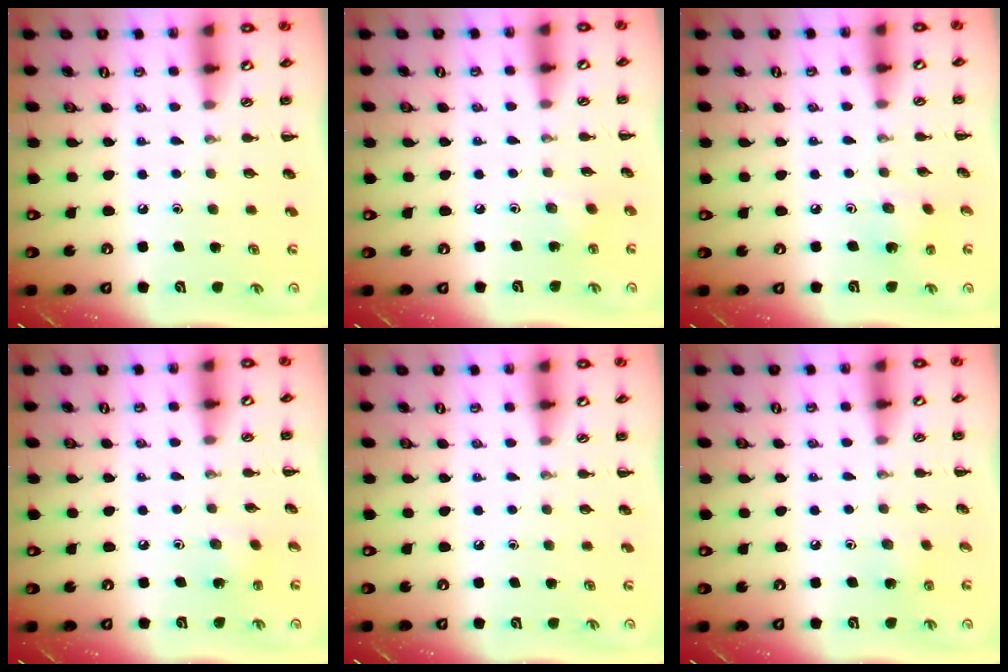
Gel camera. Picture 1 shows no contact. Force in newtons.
{"total": 2.4, "press": 2.3, "slide": 0.8}
{"total": 2.4, "press": 2.2, "slide": 0.8}
{"total": 2.1, "press": 2.0, "slide": 0.8}
{"total": 0.0}
{"total": 3.7, "press": 3.5, "slide": 1.3}